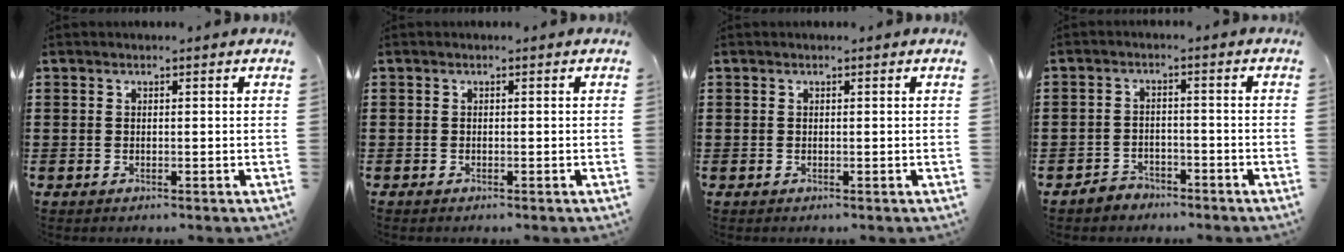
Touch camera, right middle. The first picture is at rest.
{"total": 0.0}
{"total": 0.0}
{"total": 2.8, "force": [-2.7, 0.9, -0.2], "torque": [-0.005, 0.000, -0.057]}